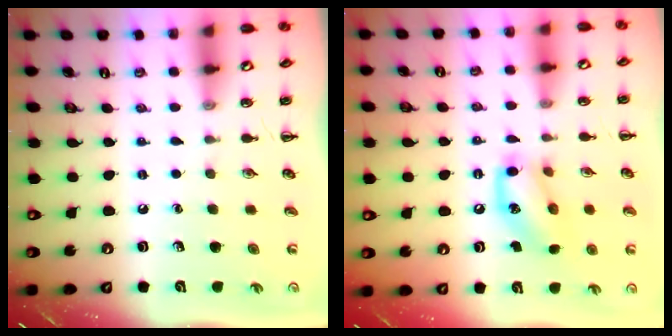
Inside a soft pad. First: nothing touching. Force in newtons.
{"total": 13.4, "press": 13.1, "slide": 2.4}